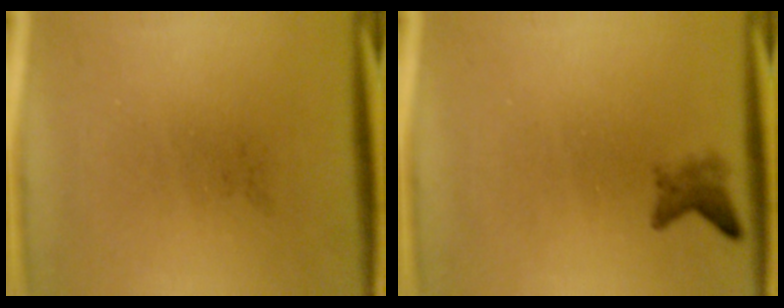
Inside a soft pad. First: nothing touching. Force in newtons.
{"total": 1.7}